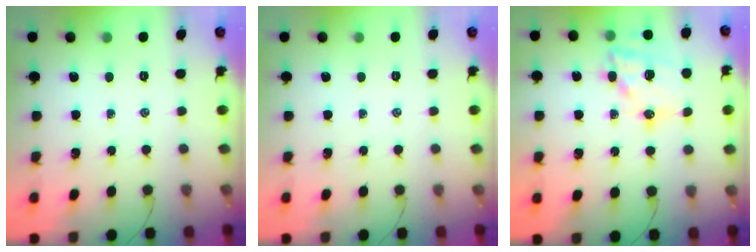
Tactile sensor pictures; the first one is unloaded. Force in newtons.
{"total": 0.0}
{"total": 15.9, "press": 15.5, "slide": 3.9}